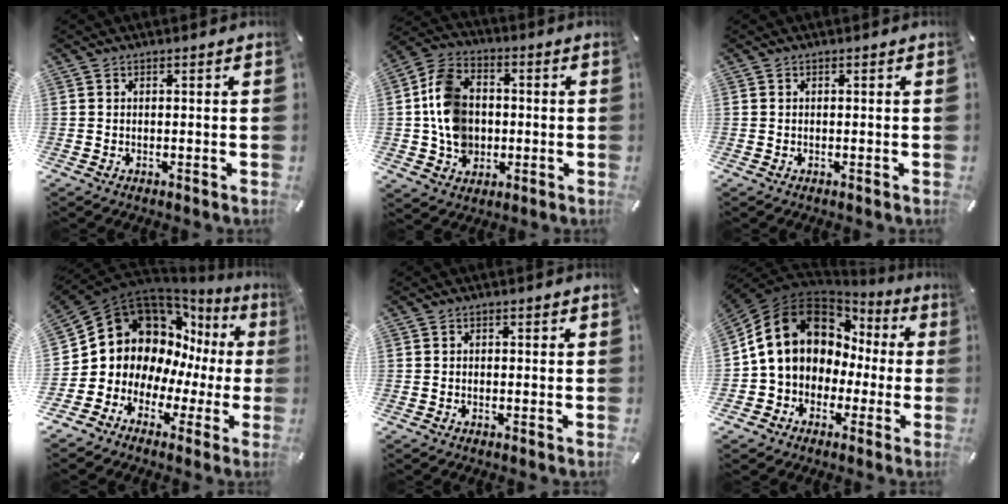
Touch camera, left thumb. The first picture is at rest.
{"total": 12.6, "force": [-0.7, 10.7, 6.6], "torque": [-0.160, 0.024, -0.008]}
{"total": 0.0}
{"total": 13.7, "force": [4.7, 11.8, 5.1], "torque": [-0.101, -0.061, 0.098]}
{"total": 0.8, "force": [-0.1, 0.7, 0.4], "torque": [-0.007, 0.005, -0.004]}
{"total": 15.1, "force": [3.4, 12.6, 7.5], "torque": [-0.155, -0.017, 0.065]}